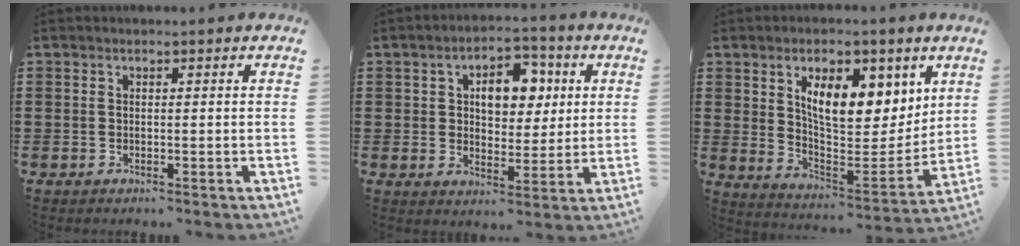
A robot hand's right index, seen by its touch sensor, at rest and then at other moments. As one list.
[{"total": 7.2, "force": [2.2, 4.7, 5.1], "torque": [-0.084, 0.007, 0.028]}, {"total": 10.7, "force": [5.9, 5.1, 7.3], "torque": [-0.118, -0.026, 0.099]}]